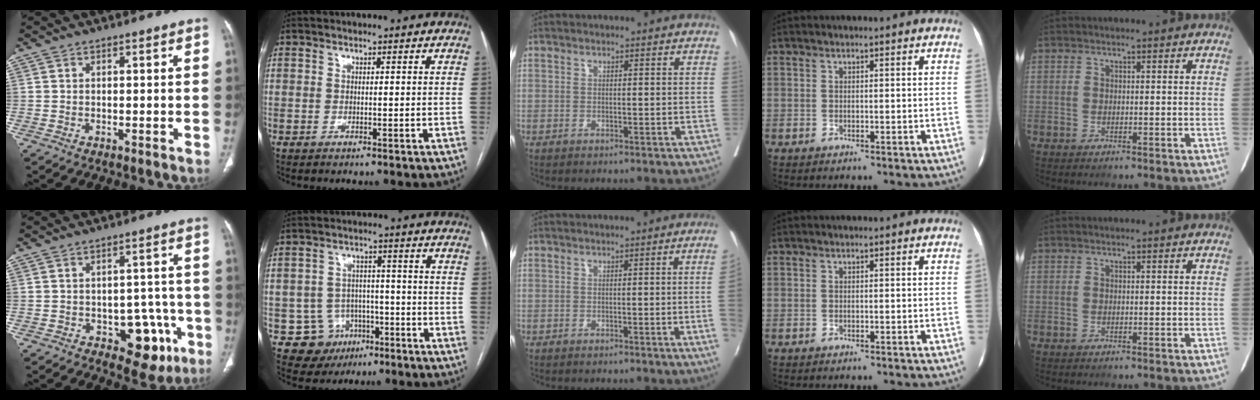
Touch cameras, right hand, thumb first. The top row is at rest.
{"thumb": {"total": 10.1, "force": [-4.2, 6.3, 6.7], "torque": [-0.042, 0.028, -0.045]}, "index": {"total": 8.3, "force": [-3.5, 7.5, 0.9], "torque": [-0.009, 0.016, -0.041]}, "middle": {"total": 3.8, "force": [-0.5, -0.4, 3.8], "torque": [-0.044, 0.003, -0.009]}}